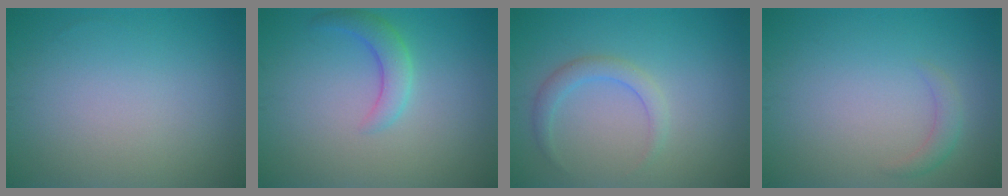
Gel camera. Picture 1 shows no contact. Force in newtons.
{"total": 2.6, "press": 2.6, "slide": 0.1}
{"total": 2.0, "press": 2.0, "slide": 0.2}
{"total": 1.3, "press": 1.3, "slide": 0.1}